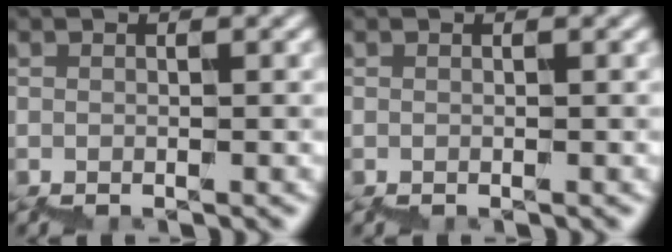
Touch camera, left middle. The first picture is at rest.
{"total": 0.0}